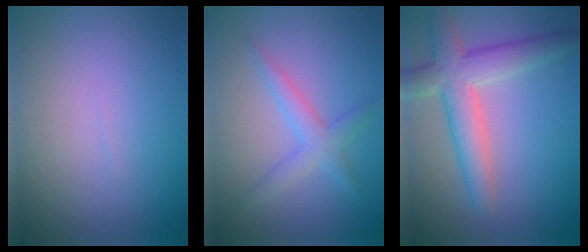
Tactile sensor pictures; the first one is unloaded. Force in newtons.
{"total": 2.5, "press": 2.5, "slide": 0.1}
{"total": 5.5, "press": 5.5, "slide": 0.3}